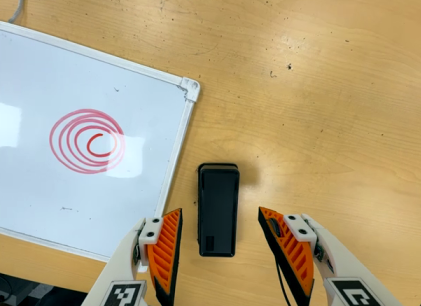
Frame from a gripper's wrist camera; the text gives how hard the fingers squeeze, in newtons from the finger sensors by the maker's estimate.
{"total": 0.0}